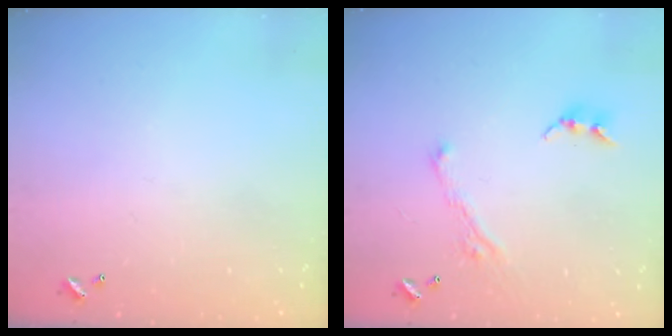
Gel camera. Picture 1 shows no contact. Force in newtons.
{"total": 3.7, "press": 3.6, "slide": 0.7}